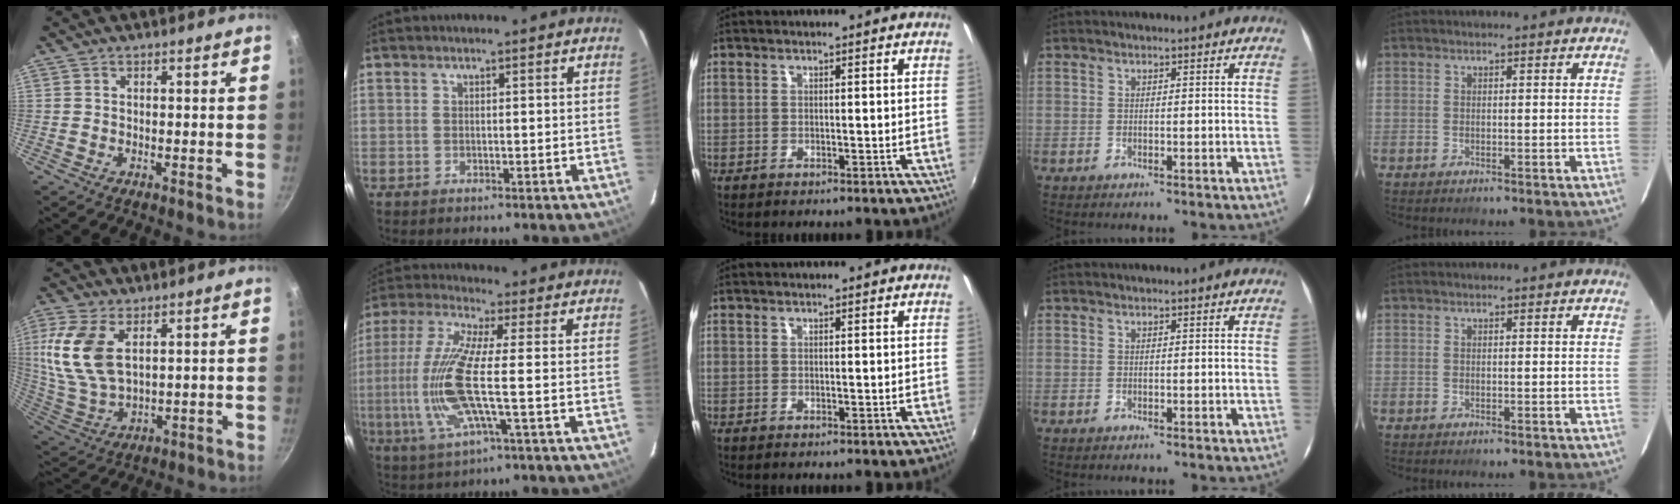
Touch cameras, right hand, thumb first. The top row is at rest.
{"thumb": {"total": 14.0, "force": [4.4, 7.6, 10.9], "torque": [-0.226, -0.015, 0.097]}, "index": {"total": 14.0, "force": [-2.3, 1.3, 13.7], "torque": [-0.284, -0.010, -0.043]}}